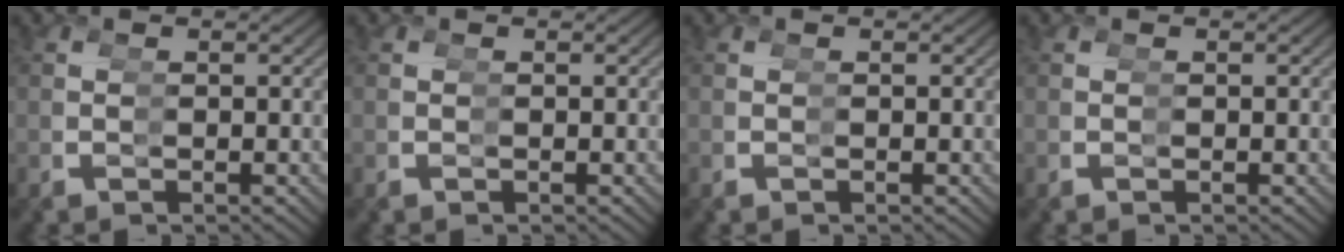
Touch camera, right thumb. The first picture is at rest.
{"total": 0.0}
{"total": 0.0}
{"total": 0.0}